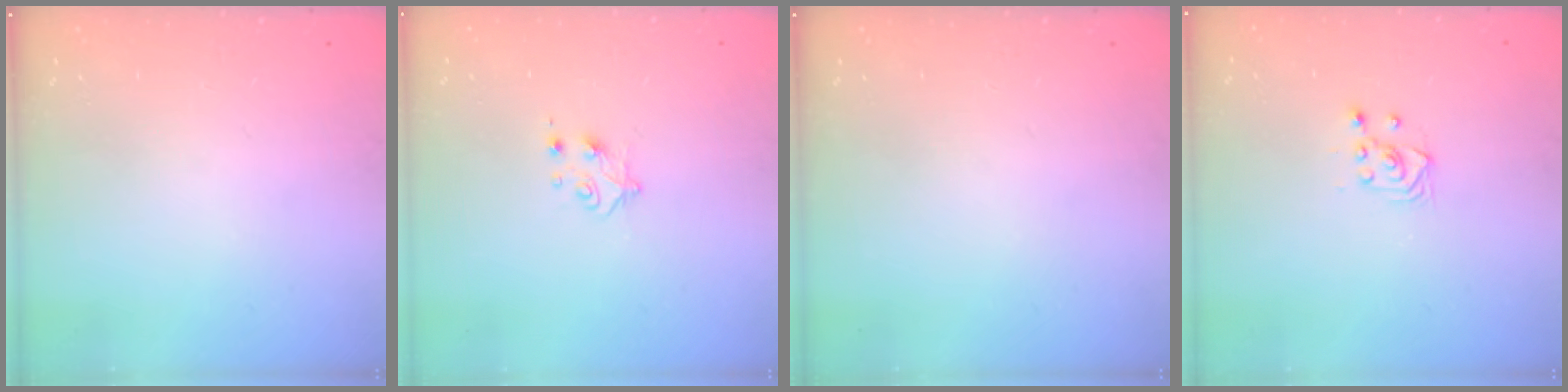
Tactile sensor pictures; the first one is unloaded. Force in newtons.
{"total": 4.1, "press": 4.1, "slide": 0.5}
{"total": 0.0}
{"total": 3.4, "press": 3.0, "slide": 1.6}